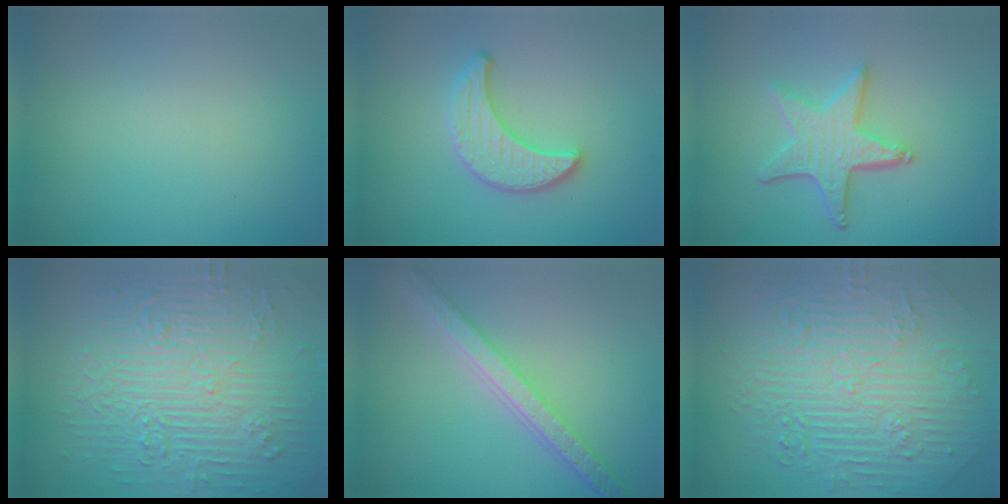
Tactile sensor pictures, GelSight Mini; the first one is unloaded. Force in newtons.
{"total": 3.2, "press": 3.2, "slide": 0.4}
{"total": 4.3, "press": 3.7, "slide": 2.3}
{"total": 11.3, "press": 7.5, "slide": 8.4}
{"total": 5.6, "press": 4.3, "slide": 3.5}
{"total": 11.2, "press": 7.5, "slide": 8.2}